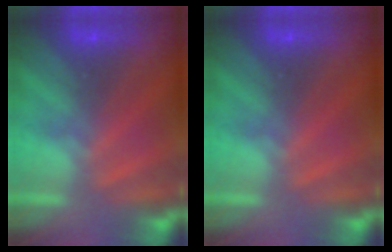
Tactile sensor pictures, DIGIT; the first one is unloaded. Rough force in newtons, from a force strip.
{"total": 0.0}